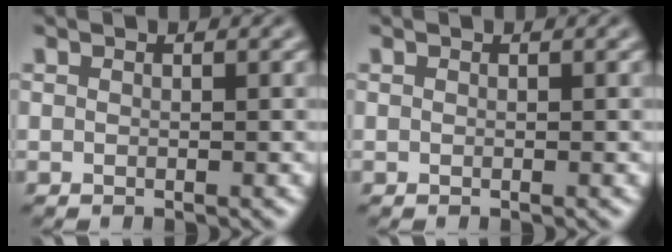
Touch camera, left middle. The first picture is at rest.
{"total": 0.0}